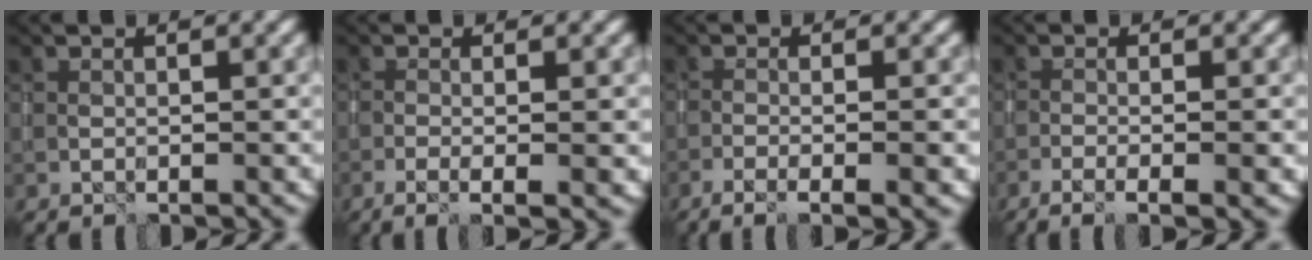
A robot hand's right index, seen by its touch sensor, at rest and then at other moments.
{"total": 4.3, "force": [-1.0, 1.3, 4.0], "torque": [-0.058, -0.006, -0.019]}
{"total": 4.9, "force": [-2.0, 1.4, 4.2], "torque": [-0.057, -0.001, -0.034]}
{"total": 4.6, "force": [-1.9, 1.3, 4.0], "torque": [-0.057, -0.002, -0.034]}